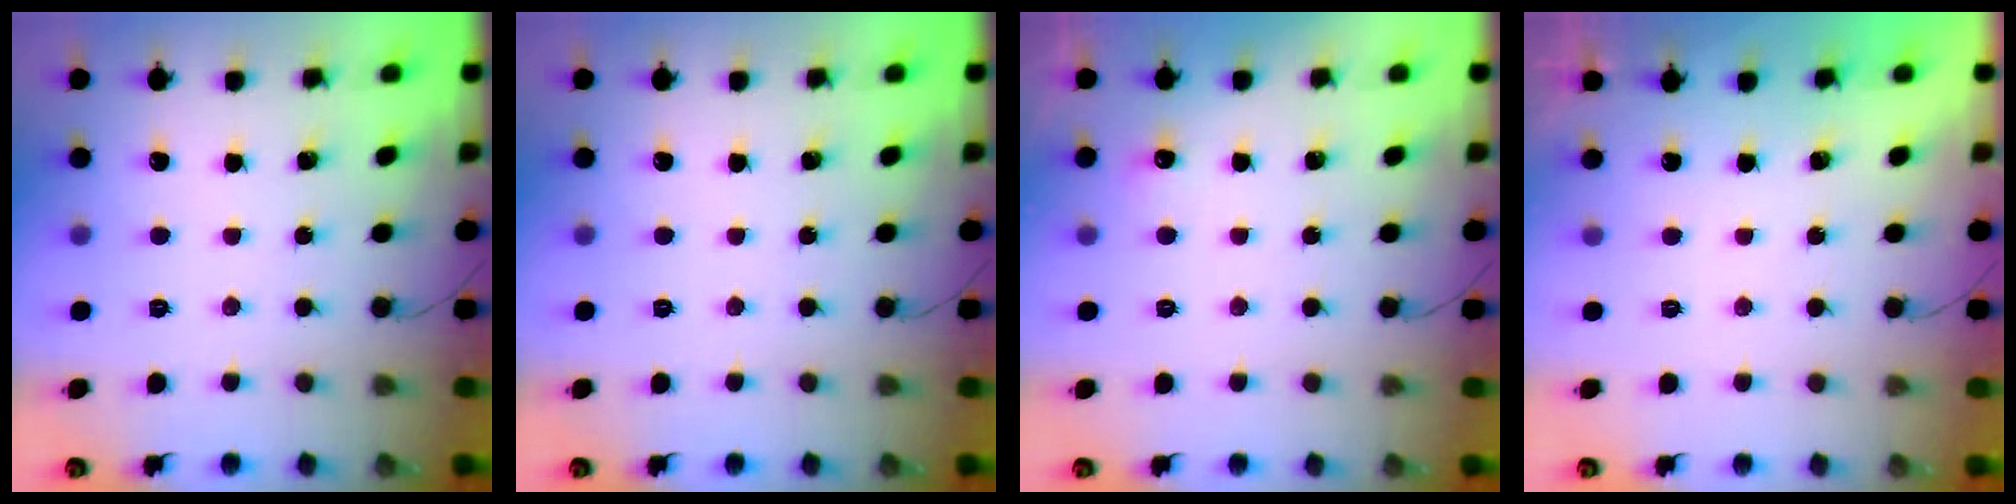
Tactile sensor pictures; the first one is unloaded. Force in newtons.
{"total": 0.0}
{"total": 3.8, "press": 3.6, "slide": 1.2}
{"total": 1.9, "press": 0.1, "slide": 1.9}